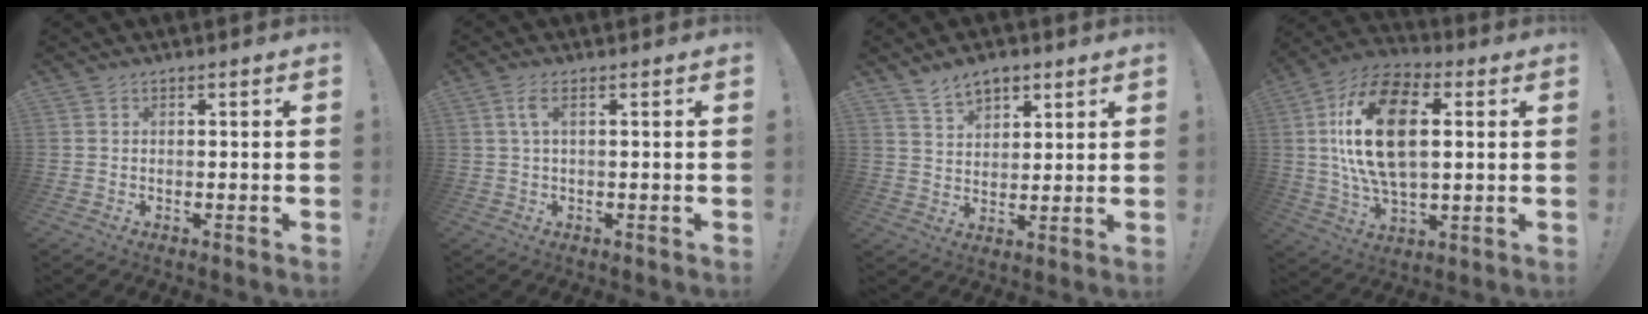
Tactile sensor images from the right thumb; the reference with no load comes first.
{"total": 3.4, "force": [0.9, 0.9, 3.2], "torque": [-0.061, 0.003, 0.015]}
{"total": 7.5, "force": [5.3, 4.4, 3.0], "torque": [-0.055, -0.021, 0.100]}
{"total": 21.3, "force": [3.7, 11.9, 17.2], "torque": [-0.312, 0.005, 0.057]}